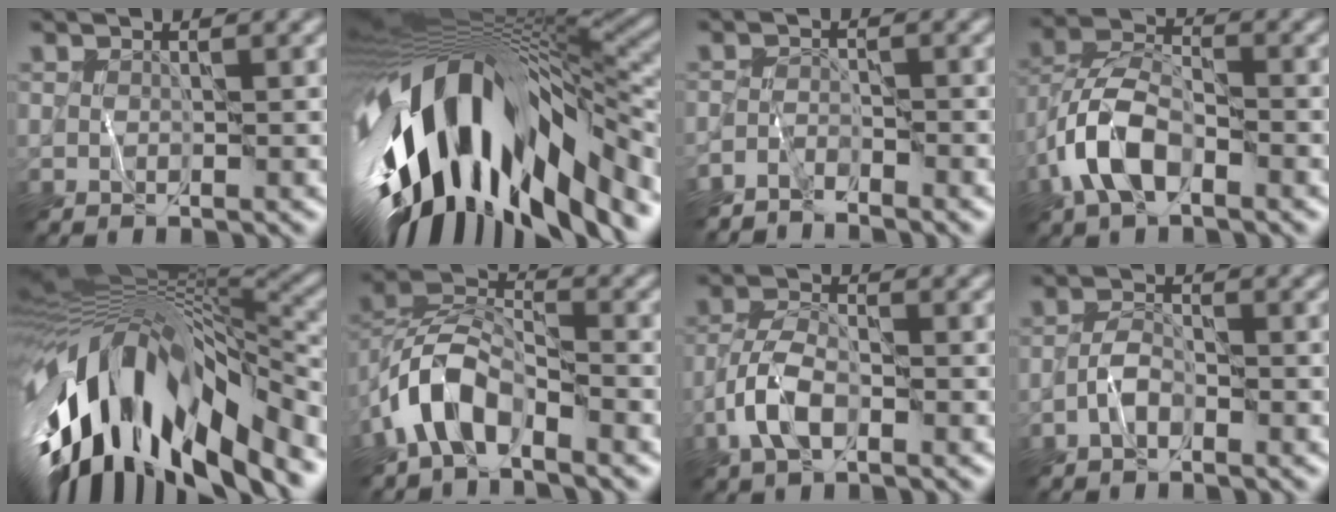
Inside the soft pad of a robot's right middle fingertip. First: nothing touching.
{"total": 18.0, "force": [-4.5, 7.8, 15.5], "torque": [-0.286, -0.033, -0.065]}
{"total": 2.3, "force": [-2.2, 0.3, 0.4], "torque": [-0.009, 0.001, -0.051]}
{"total": 5.8, "force": [-2.7, 3.0, 4.1], "torque": [-0.080, 0.007, -0.062]}
{"total": 16.4, "force": [-5.6, 6.9, 13.8], "torque": [-0.258, -0.025, -0.091]}
{"total": 5.5, "force": [-3.3, 2.7, 3.4], "torque": [-0.062, 0.007, -0.074]}
{"total": 3.8, "force": [-1.5, 1.8, 2.9], "torque": [-0.057, 0.006, -0.039]}
{"total": 1.7, "force": [-0.9, 0.9, 1.2], "torque": [-0.019, 0.010, -0.022]}